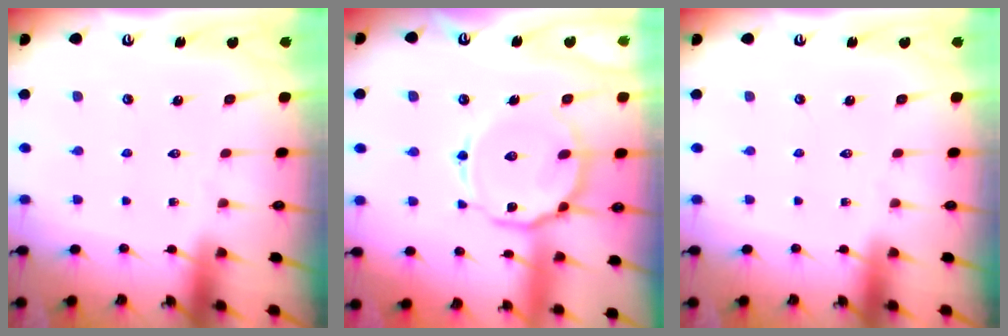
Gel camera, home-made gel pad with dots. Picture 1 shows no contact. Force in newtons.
{"total": 14.5, "press": 14.4, "slide": 1.3}
{"total": 0.0}